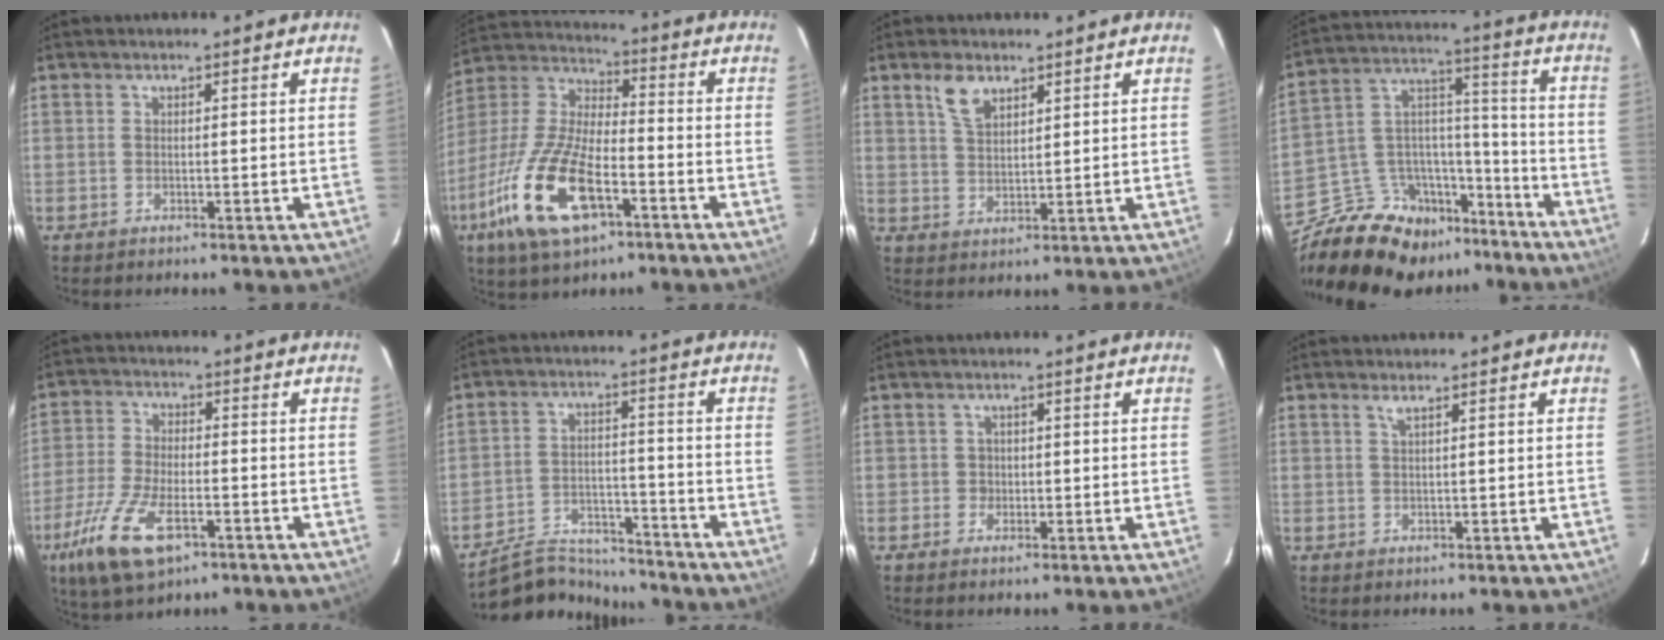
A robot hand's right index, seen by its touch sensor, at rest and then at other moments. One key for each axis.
{"total": 19.4, "fx": -9.1, "fy": 7.6, "fz": 15.3, "tx": -0.336, "ty": -0.025, "tz": -0.175}
{"total": 5.2, "fx": 3.3, "fy": 2.7, "fz": 3.0, "tx": -0.057, "ty": 0.008, "tz": 0.066}
{"total": 20.6, "fx": -16.2, "fy": 10.8, "fz": 6.9, "tx": -0.159, "ty": 0.074, "tz": -0.244}
{"total": 13.5, "fx": -7.0, "fy": 5.6, "fz": 10.0, "tx": -0.224, "ty": -0.025, "tz": -0.133}
{"total": 13.1, "fx": -12.4, "fy": 3.8, "fz": 2.4, "tx": -0.071, "ty": 0.016, "tz": -0.194}
{"total": 1.7, "fx": -0.3, "fy": 1.6, "fz": 0.1, "tx": 0.001, "ty": 0.004, "tz": -0.002}
{"total": 0.9, "fx": 0.5, "fy": -0.2, "fz": 0.7, "tx": -0.012, "ty": 0.001, "tz": 0.009}